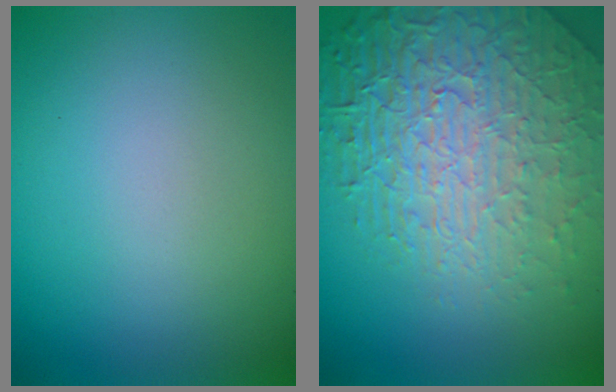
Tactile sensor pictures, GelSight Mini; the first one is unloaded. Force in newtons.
{"total": 8.4, "press": 5.9, "slide": 6.0}